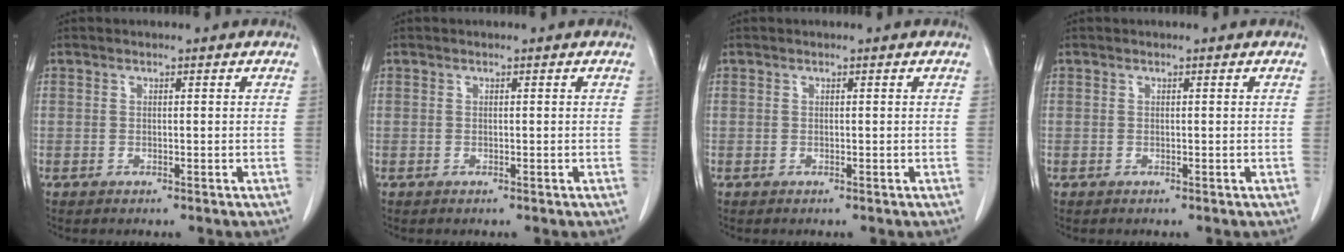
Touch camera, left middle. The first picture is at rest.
{"total": 0.0}
{"total": 0.0}
{"total": 0.0}